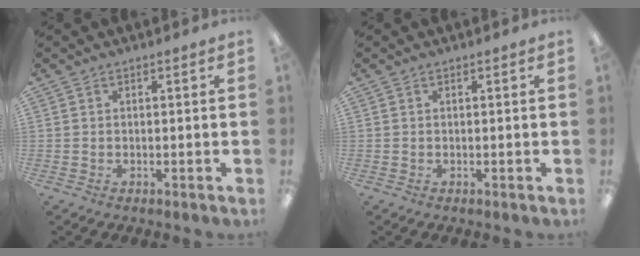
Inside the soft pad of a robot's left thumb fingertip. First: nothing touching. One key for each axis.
{"total": 0.0}